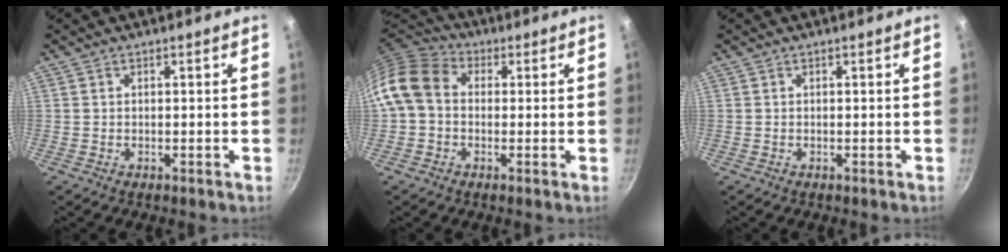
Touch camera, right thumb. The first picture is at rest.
{"total": 10.7, "force": [0.4, 8.5, 6.5], "torque": [-0.106, 0.027, -0.015]}
{"total": 0.0}